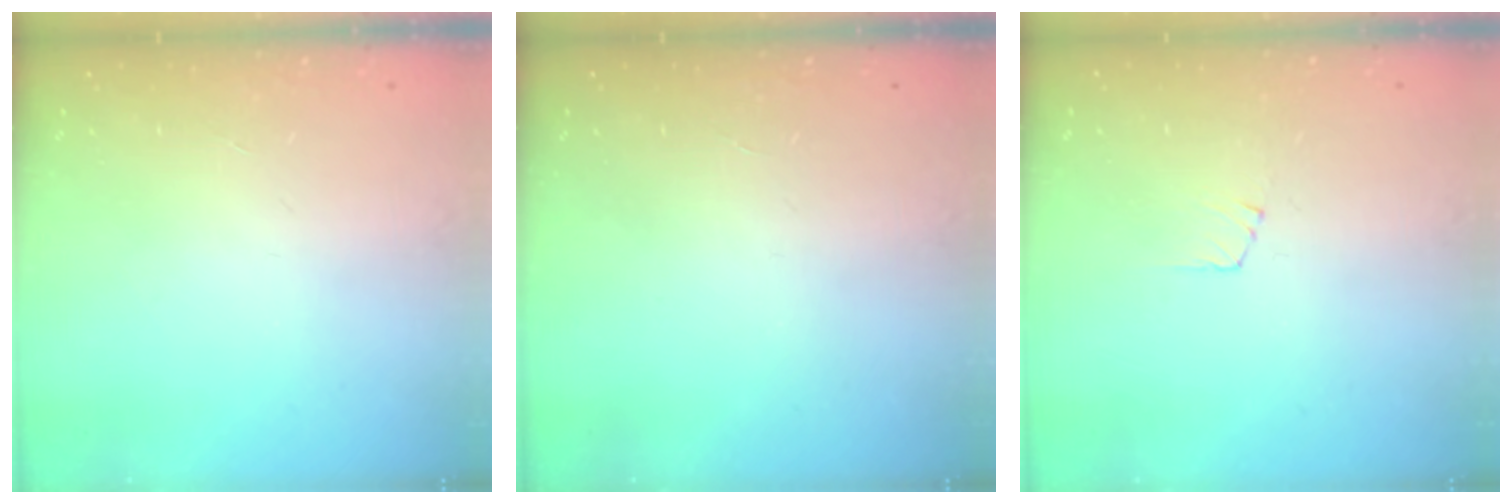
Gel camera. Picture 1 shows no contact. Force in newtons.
{"total": 0.0}
{"total": 3.1, "press": 3.1, "slide": 0.3}